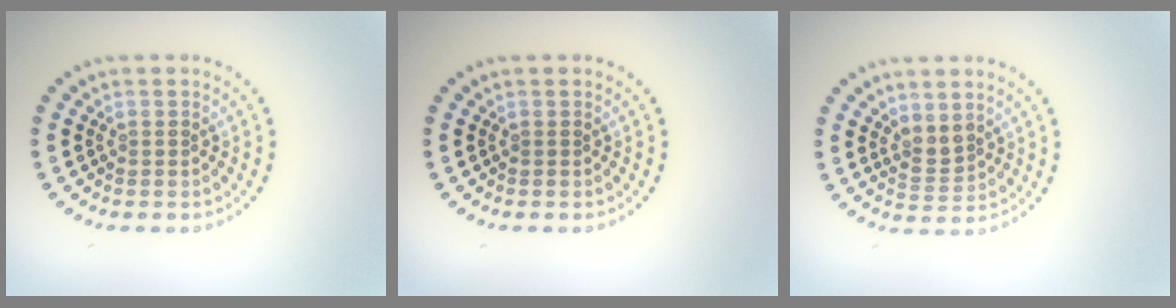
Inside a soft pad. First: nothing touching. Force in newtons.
{"total": 0.0}
{"total": 1.9, "press": 1.5, "slide": 1.1}